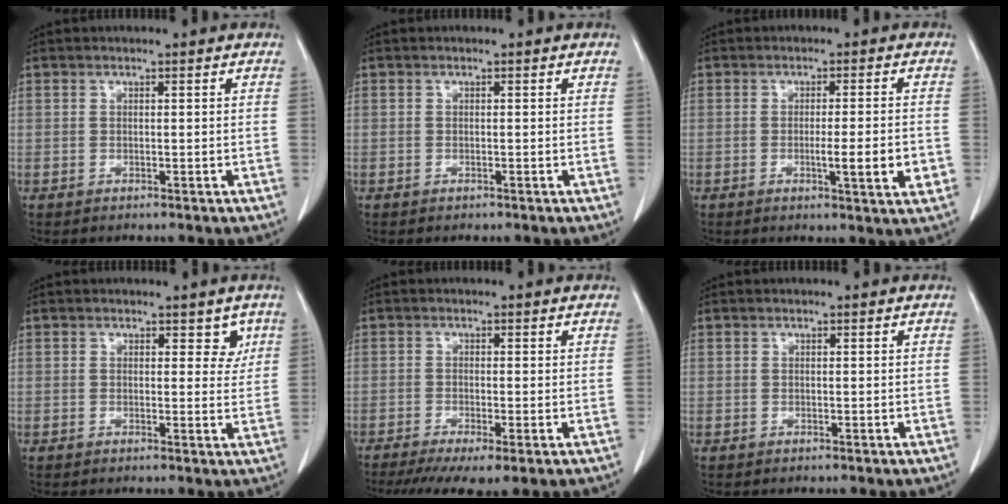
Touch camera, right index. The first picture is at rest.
{"total": 0.0}
{"total": 6.4, "force": [-1.6, 0.3, 6.2], "torque": [-0.086, -0.008, -0.021]}
{"total": 2.7, "force": [1.5, 1.7, 1.5], "torque": [-0.005, -0.002, 0.016]}
{"total": 7.6, "force": [-5.0, 1.3, 5.6], "torque": [-0.088, -0.015, -0.081]}
{"total": 0.0}